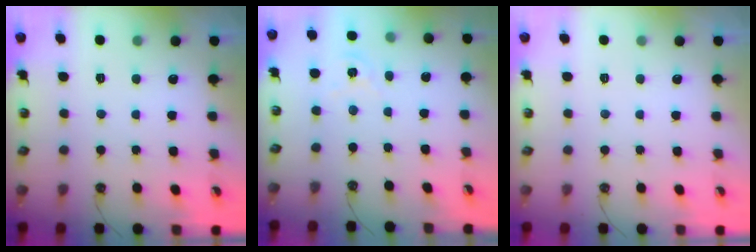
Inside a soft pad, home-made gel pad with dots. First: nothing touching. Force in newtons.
{"total": 1.8, "press": 1.8, "slide": 0.3}
{"total": 0.0}